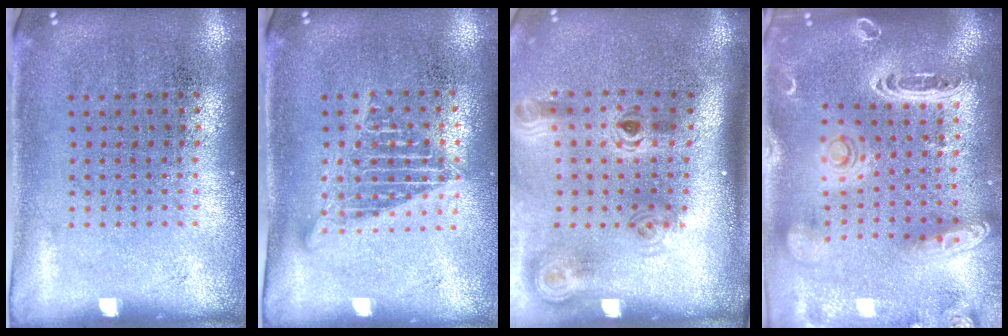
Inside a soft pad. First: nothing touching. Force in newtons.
{"total": 1.5, "press": 1.3, "slide": 0.8}
{"total": 1.9, "press": 1.3, "slide": 1.5}
{"total": 3.4, "press": 2.7, "slide": 2.0}